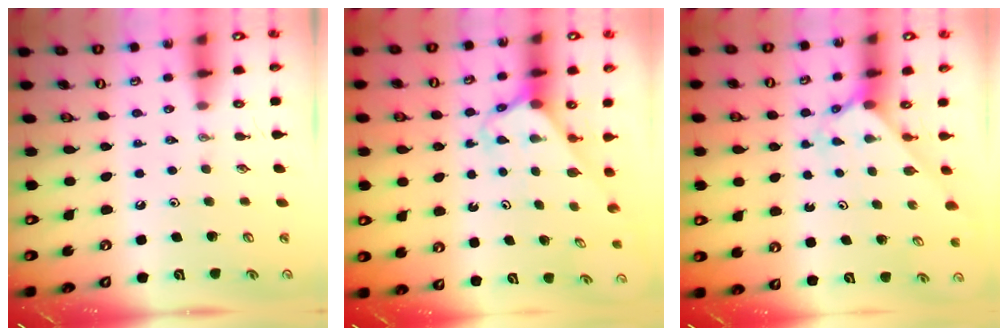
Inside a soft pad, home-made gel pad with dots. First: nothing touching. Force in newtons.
{"total": 2.6, "press": 2.6, "slide": 0.1}
{"total": 2.1, "press": 2.1, "slide": 0.2}